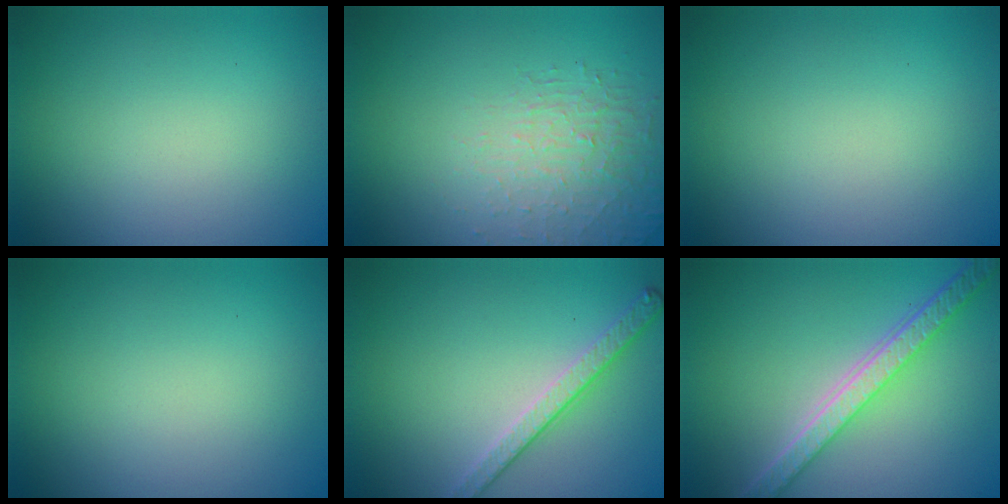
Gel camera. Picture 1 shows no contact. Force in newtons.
{"total": 1.6, "press": 1.0, "slide": 1.2}
{"total": 0.0}
{"total": 0.0}
{"total": 2.8, "press": 2.5, "slide": 1.2}
{"total": 5.6, "press": 4.2, "slide": 3.7}